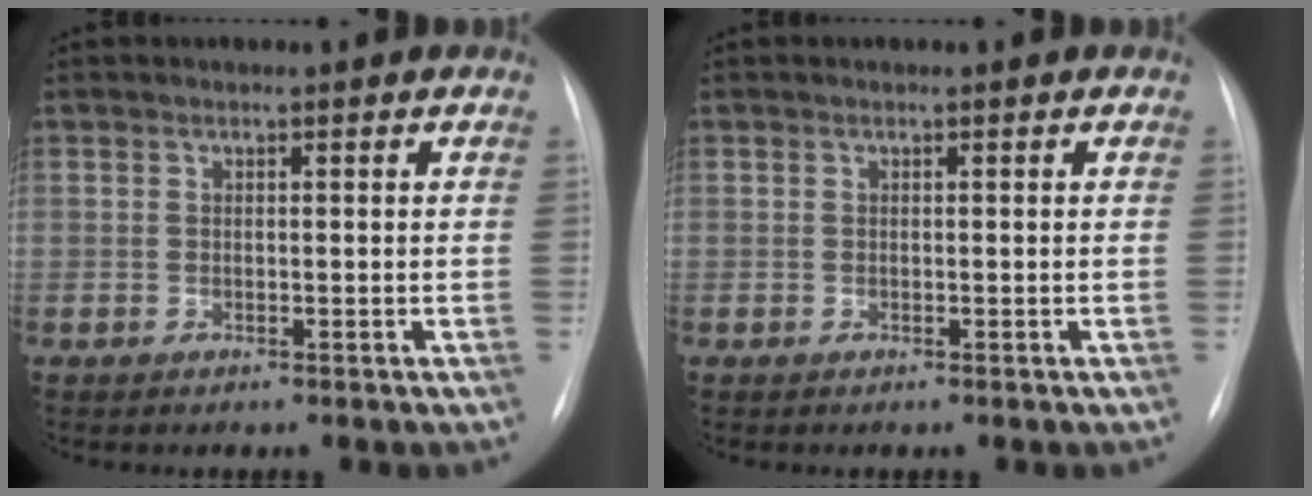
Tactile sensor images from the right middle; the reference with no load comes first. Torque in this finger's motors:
{"motor_torque": [-0.43, -0.32, 0.01, 0.00]}